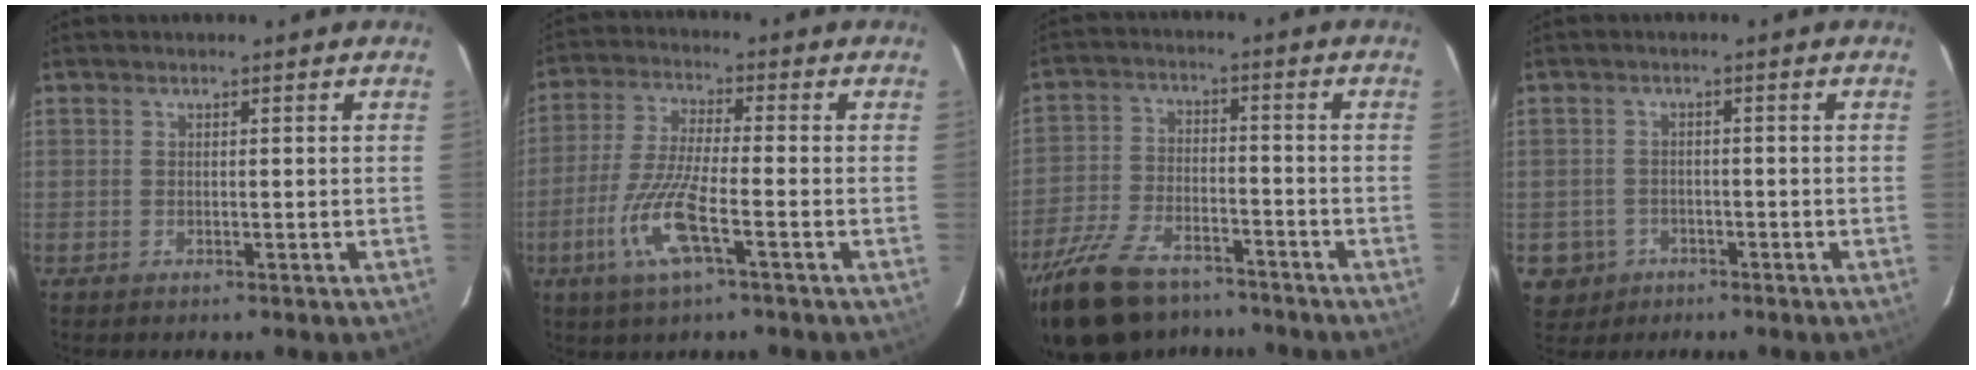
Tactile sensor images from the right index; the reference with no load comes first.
{"total": 10.9, "force": [-4.5, 1.6, 9.8], "torque": [-0.208, -0.010, -0.088]}
{"total": 19.4, "force": [-14.8, 8.7, 9.0], "torque": [-0.207, -0.015, -0.246]}
{"total": 5.4, "force": [-2.0, 4.9, 0.8], "torque": [-0.033, 0.015, -0.022]}